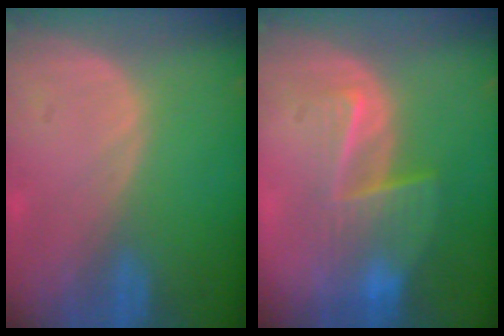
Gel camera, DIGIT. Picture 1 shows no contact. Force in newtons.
{"total": 6.7, "press": 6.4, "slide": 2.0}